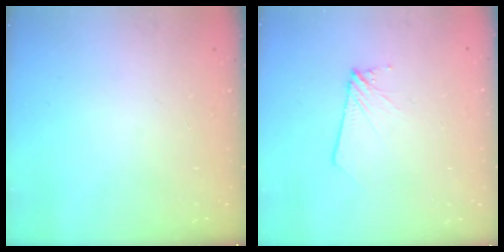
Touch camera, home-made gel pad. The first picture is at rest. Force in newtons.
{"total": 2.8, "press": 2.8, "slide": 0.4}